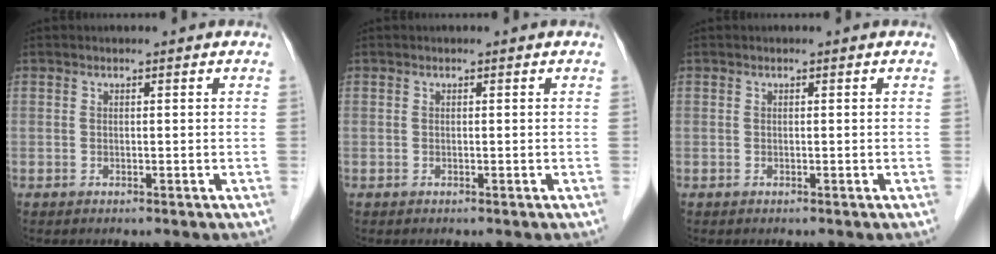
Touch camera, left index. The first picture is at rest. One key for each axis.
{"total": 0.0}
{"total": 0.0}